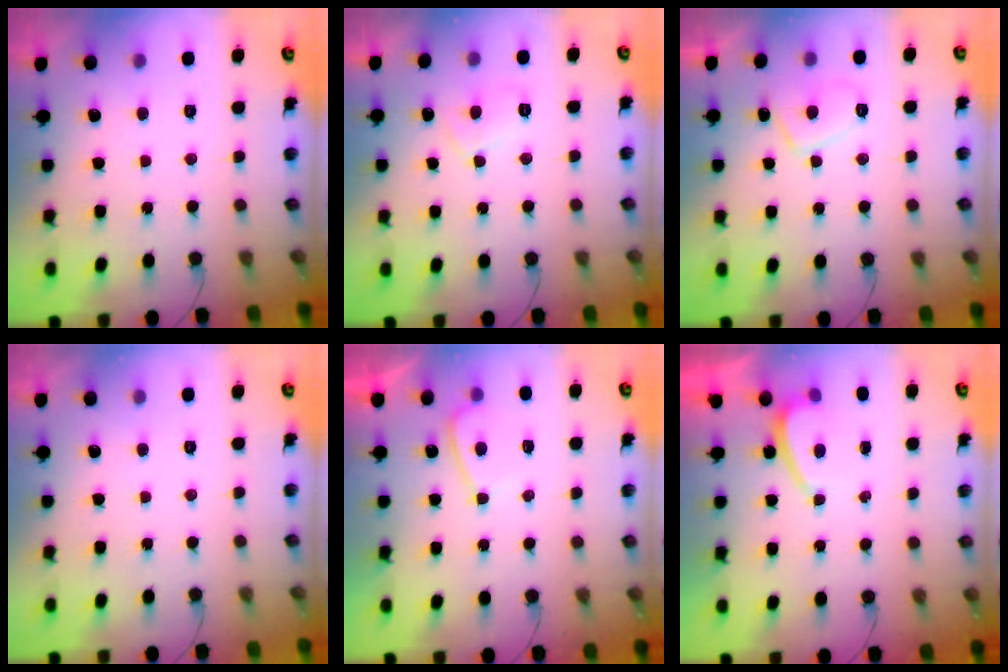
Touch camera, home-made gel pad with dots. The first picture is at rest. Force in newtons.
{"total": 5.5, "press": 5.5, "slide": 0.3}
{"total": 5.4, "press": 5.3, "slide": 1.3}
{"total": 0.0}
{"total": 3.5, "press": 3.4, "slide": 0.8}
{"total": 0.6, "press": 0.3, "slide": 0.5}